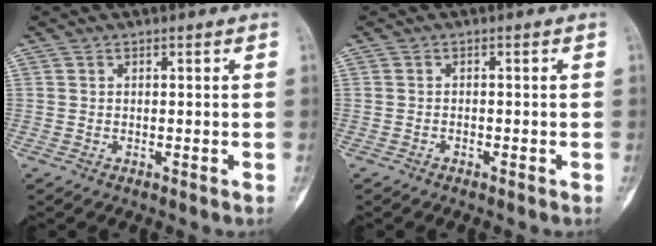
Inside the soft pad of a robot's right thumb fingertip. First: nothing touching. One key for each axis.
{"total": 0.6, "fx": -0.4, "fy": 0.3, "fz": 0.3, "tx": -0.010, "ty": 0.001, "tz": -0.009}